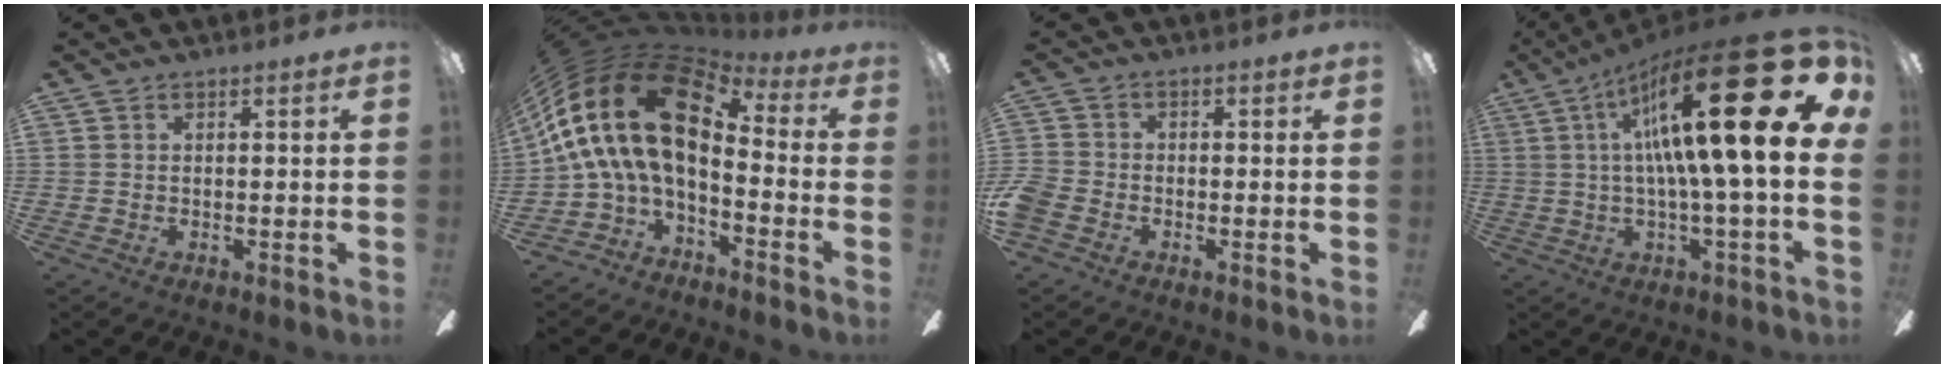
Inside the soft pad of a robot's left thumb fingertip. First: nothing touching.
{"total": 20.0, "force": [3.0, 11.0, 16.5], "torque": [-0.345, -0.015, 0.049]}
{"total": 4.4, "force": [-2.3, 3.2, 1.9], "torque": [-0.040, 0.016, -0.042]}
{"total": 30.4, "force": [9.4, 6.8, 28.1], "torque": [-0.458, -0.061, 0.144]}